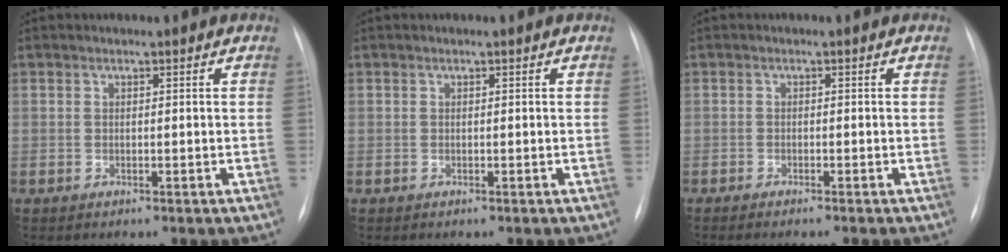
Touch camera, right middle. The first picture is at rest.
{"total": 0.0}
{"total": 2.8, "force": [-2.4, -0.3, 1.5], "torque": [-0.015, 0.000, -0.029]}